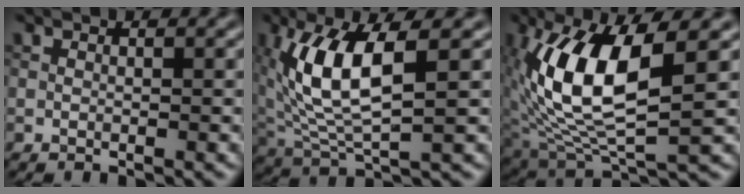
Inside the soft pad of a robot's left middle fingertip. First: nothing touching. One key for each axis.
{"total": 8.0, "fx": 1.8, "fy": 2.8, "fz": 7.3, "tx": -0.159, "ty": 0.000, "tz": 0.035}
{"total": 10.5, "fx": 1.6, "fy": 4.1, "fz": 9.5, "tx": -0.193, "ty": -0.003, "tz": 0.030}